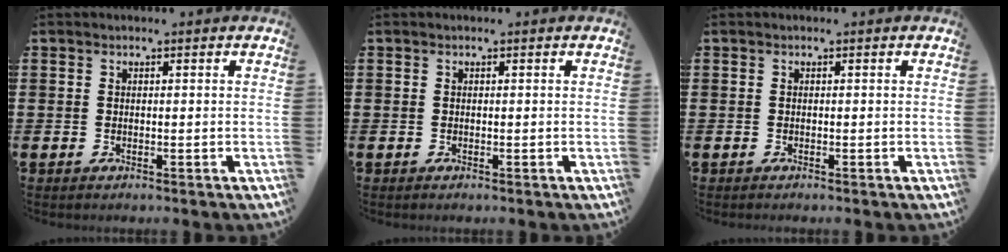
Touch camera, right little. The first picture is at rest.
{"total": 0.0}
{"total": 0.0}